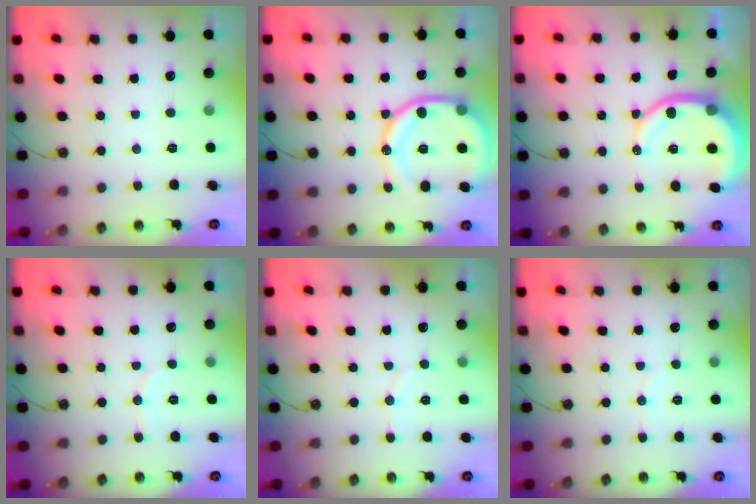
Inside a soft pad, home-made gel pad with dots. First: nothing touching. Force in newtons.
{"total": 18.2, "press": 18.1, "slide": 2.0}
{"total": 12.1, "press": 12.0, "slide": 1.6}
{"total": 3.9, "press": 3.9, "slide": 0.5}
{"total": 5.5, "press": 5.4, "slide": 1.0}
{"total": 2.7, "press": 2.7, "slide": 0.3}